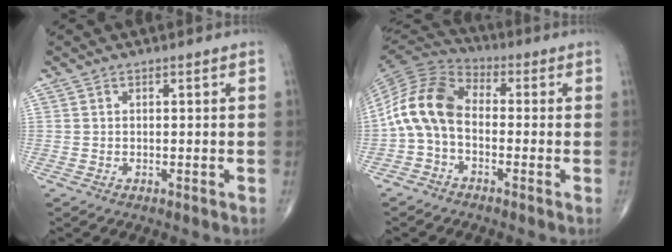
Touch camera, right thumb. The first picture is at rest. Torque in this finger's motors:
{"motor_torque": [0.26, 0.26, 0.70, -0.19, 0.22]}